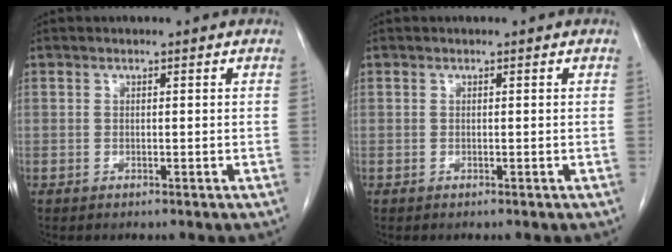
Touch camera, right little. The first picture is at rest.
{"total": 0.0}